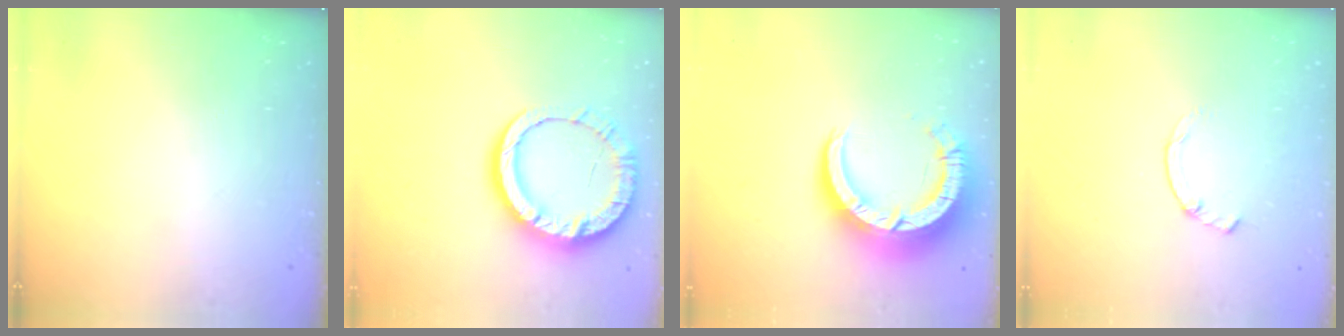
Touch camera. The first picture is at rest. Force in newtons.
{"total": 15.6, "press": 15.5, "slide": 1.4}
{"total": 12.0, "press": 11.9, "slide": 1.2}
{"total": 0.5, "press": 0.4, "slide": 0.3}